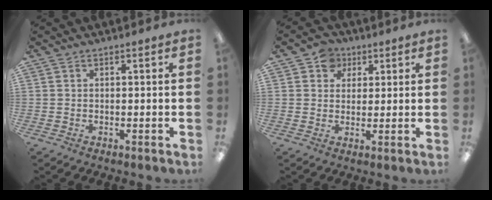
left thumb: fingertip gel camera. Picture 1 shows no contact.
{"total": 5.7, "force": [3.0, 4.6, 1.4], "torque": [-0.022, -0.001, 0.052]}